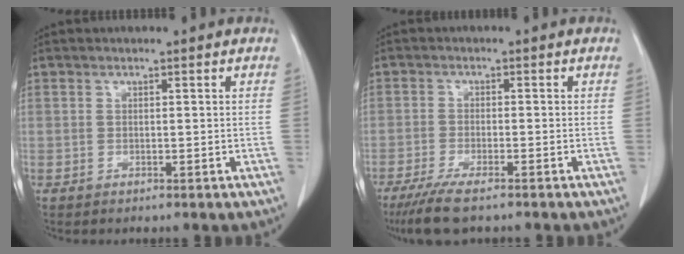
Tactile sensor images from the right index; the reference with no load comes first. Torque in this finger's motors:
{"motor_torque": [0.45, -0.44, 0.17, 0.07]}